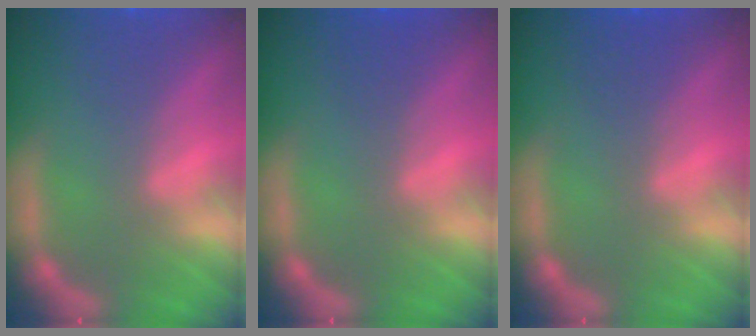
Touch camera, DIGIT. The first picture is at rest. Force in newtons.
{"total": 1.0}
{"total": 1.5}